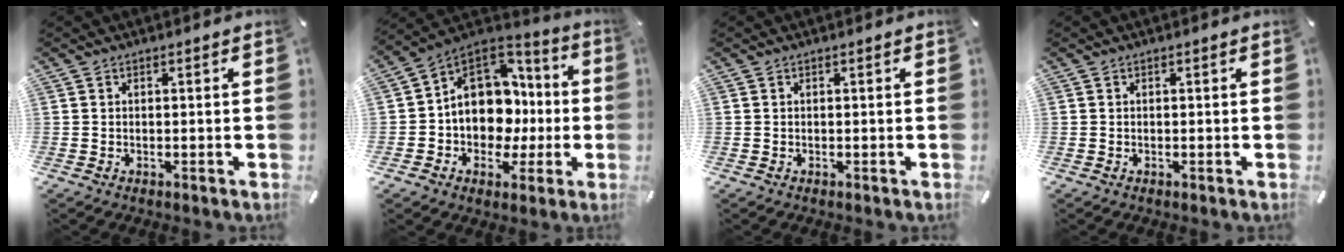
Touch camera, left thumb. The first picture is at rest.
{"total": 13.5, "force": [0.4, 11.9, 6.4], "torque": [-0.106, -0.018, 0.017]}
{"total": 0.0}
{"total": 0.0}